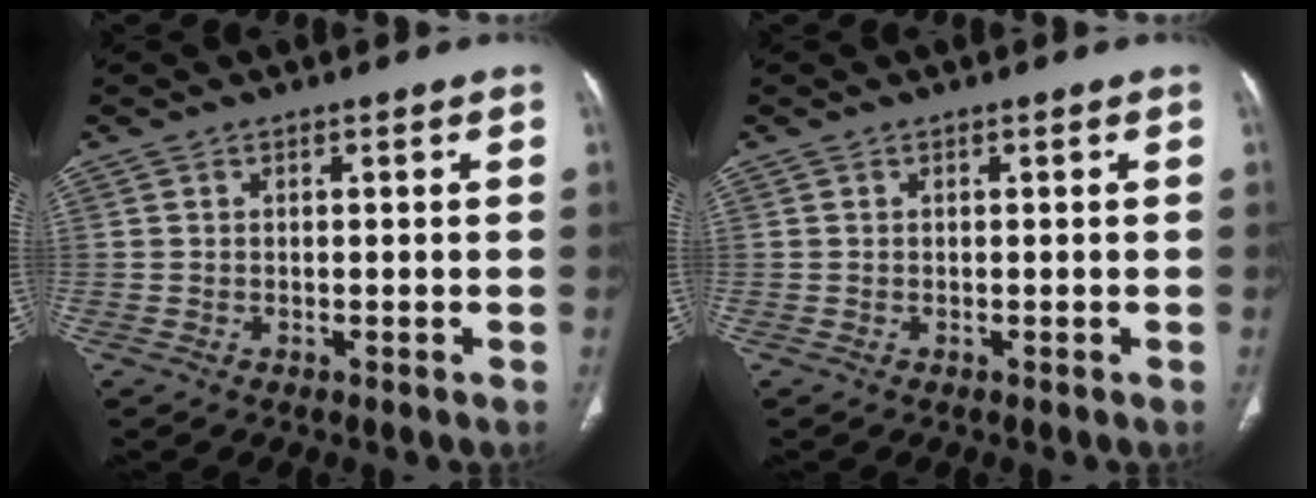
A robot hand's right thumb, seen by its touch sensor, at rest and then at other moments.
{"total": 0.0}